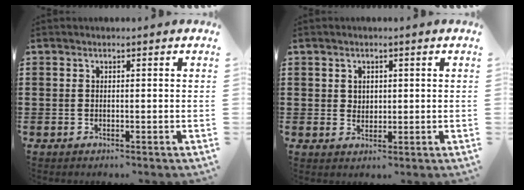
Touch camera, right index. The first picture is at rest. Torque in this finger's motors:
{"motor_torque": [-0.26, 0.57, -0.01, -0.01]}